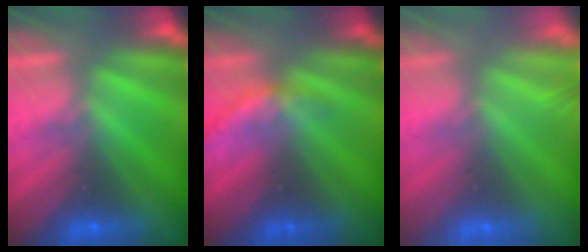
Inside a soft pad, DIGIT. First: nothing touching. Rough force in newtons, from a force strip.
{"total": 1.9}
{"total": 6.9}